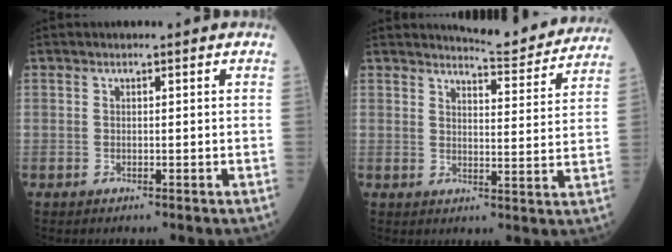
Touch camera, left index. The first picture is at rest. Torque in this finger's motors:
{"motor_torque": [-0.04, -0.15, -0.02, 0.01]}